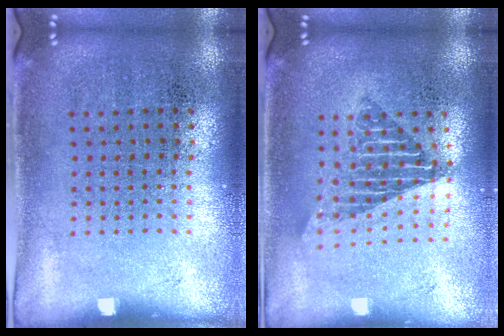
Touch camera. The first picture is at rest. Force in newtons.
{"total": 1.7, "press": 1.3, "slide": 1.0}